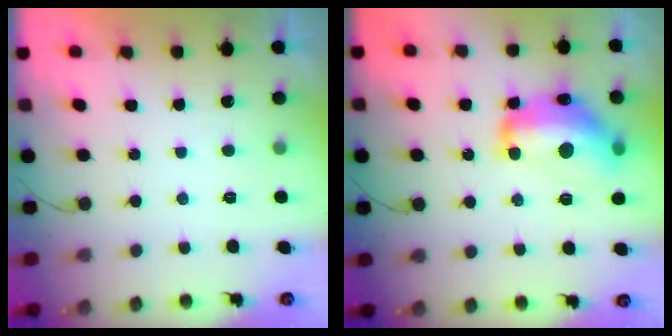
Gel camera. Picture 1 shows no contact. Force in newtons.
{"total": 17.3, "press": 17.3, "slide": 1.1}